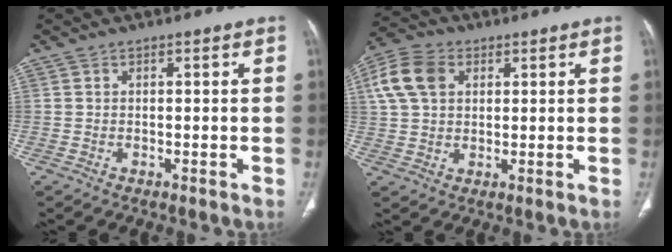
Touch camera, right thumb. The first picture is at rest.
{"total": 9.9, "force": [3.2, 7.0, 6.3], "torque": [-0.125, 0.013, 0.057]}